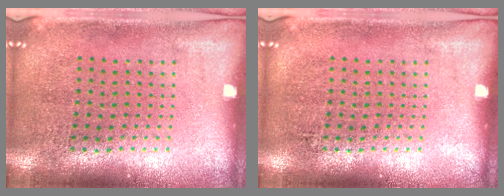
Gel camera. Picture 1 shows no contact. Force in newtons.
{"total": 0.0}